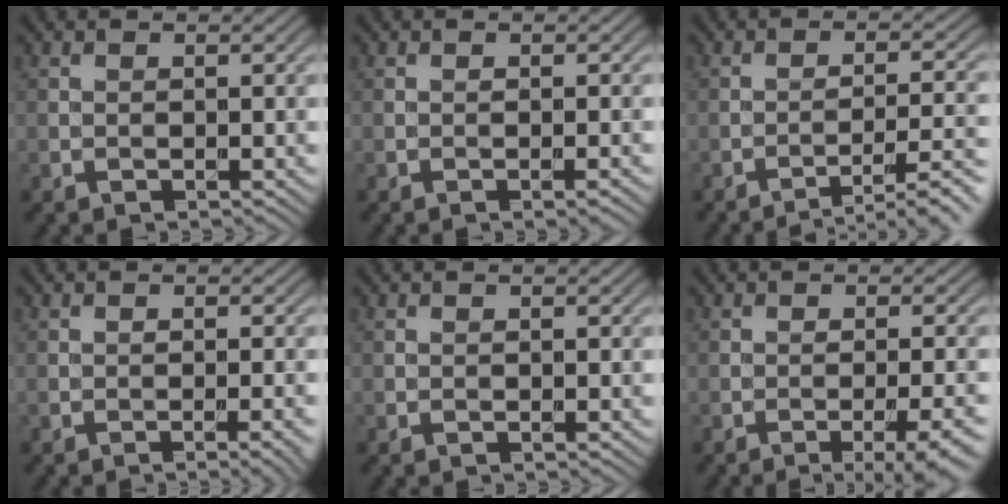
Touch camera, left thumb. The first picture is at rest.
{"total": 1.0, "force": [-0.5, 0.1, 0.9], "torque": [-0.014, -0.001, -0.008]}
{"total": 6.6, "force": [-4.4, 1.2, 4.8], "torque": [-0.078, 0.007, -0.064]}
{"total": 2.4, "force": [-1.0, 0.4, 2.1], "torque": [-0.026, 0.004, -0.019]}
{"total": 0.0}
{"total": 5.6, "force": [-2.8, 1.1, 4.8], "torque": [-0.067, 0.005, -0.039]}